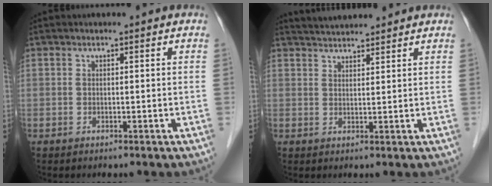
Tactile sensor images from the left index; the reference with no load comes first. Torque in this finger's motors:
{"motor_torque": [0.15, -0.08, 0.05, 0.01]}